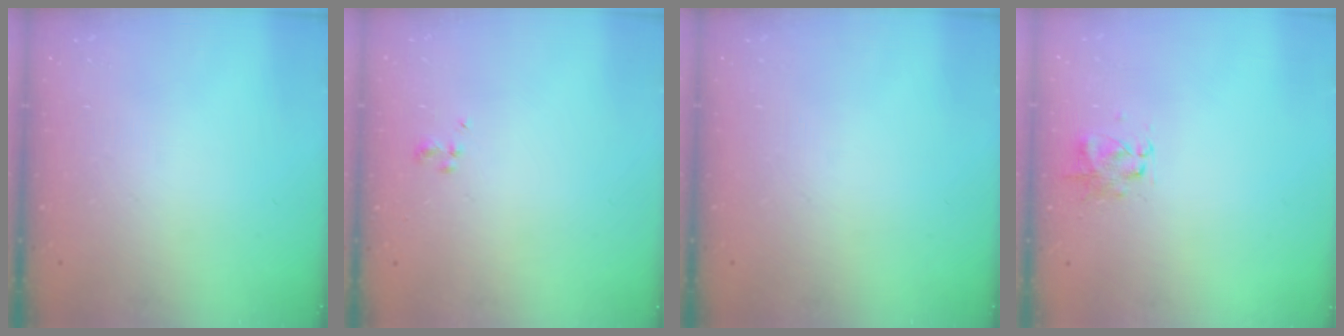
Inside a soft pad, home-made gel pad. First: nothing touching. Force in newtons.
{"total": 1.3, "press": 1.2, "slide": 0.6}
{"total": 0.0}
{"total": 2.8, "press": 2.6, "slide": 0.8}